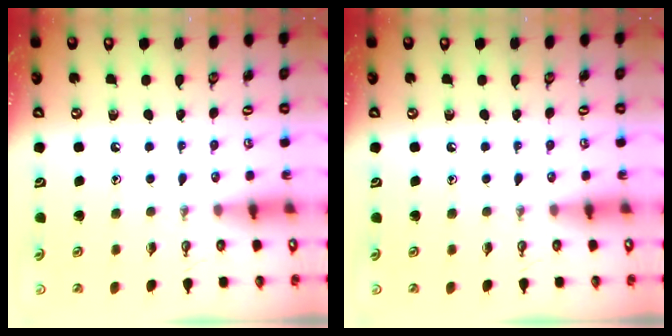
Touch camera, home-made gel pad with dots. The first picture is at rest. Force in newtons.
{"total": 0.0}